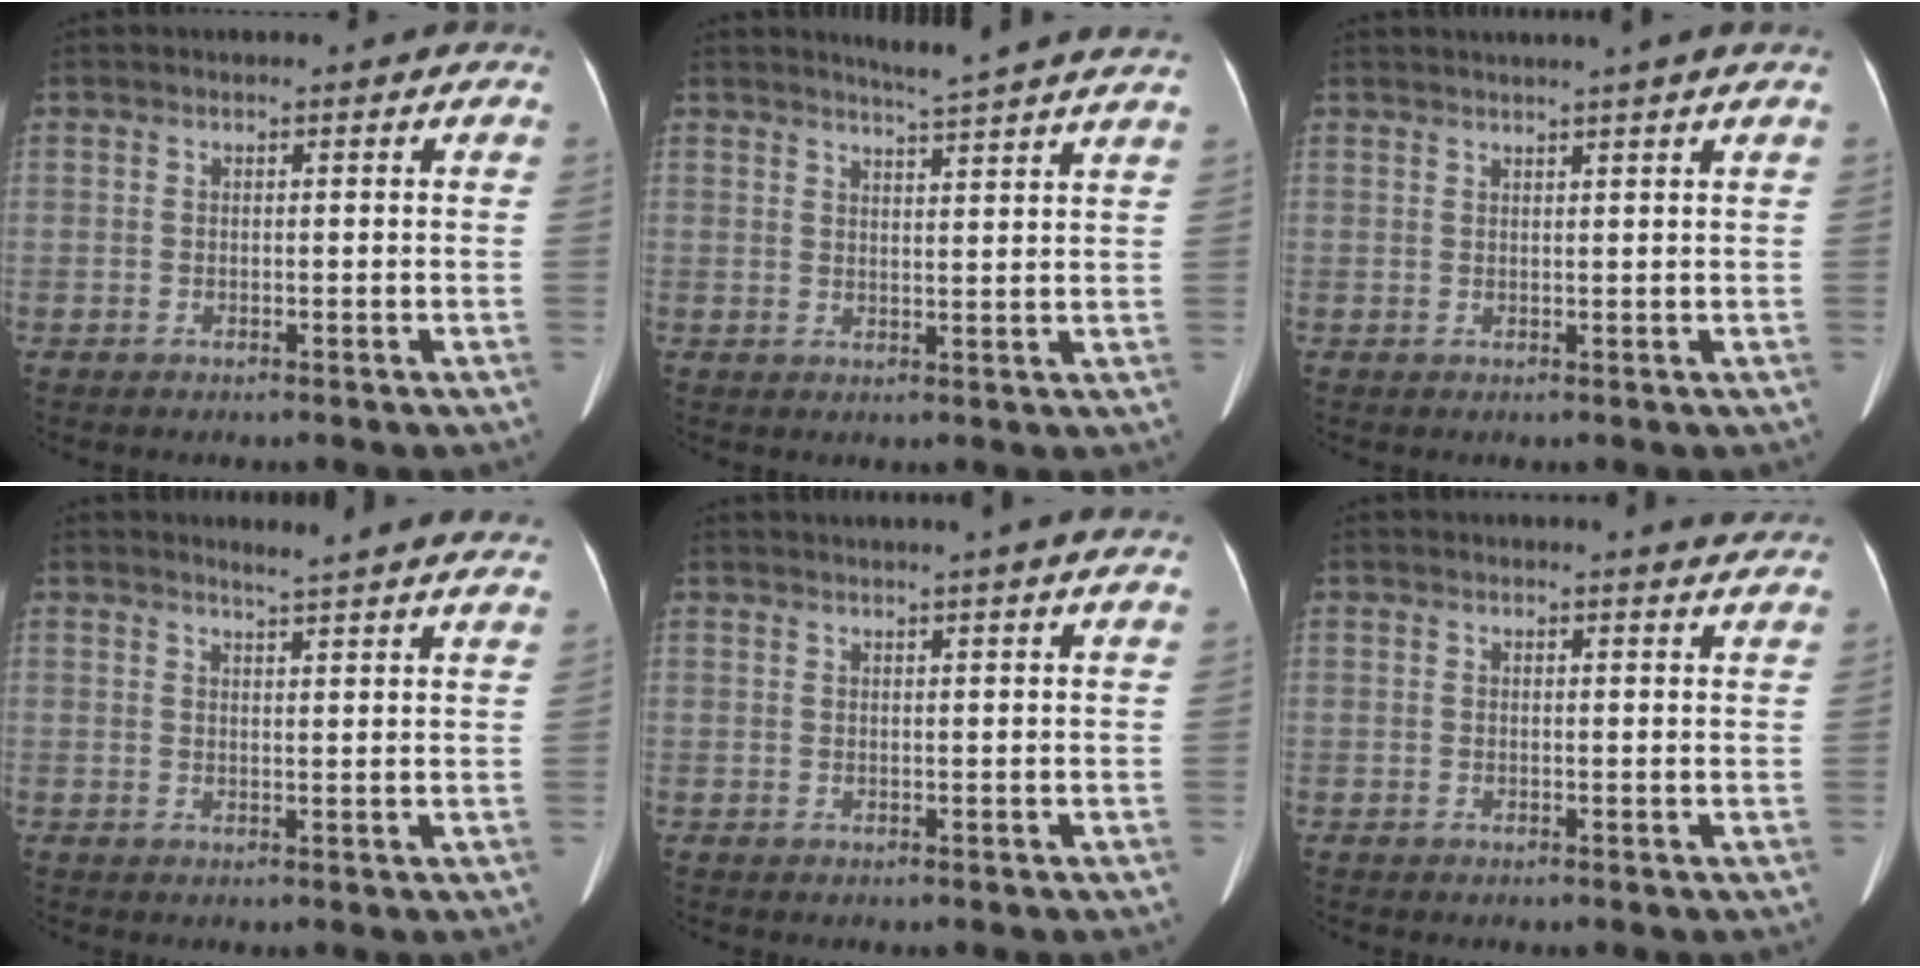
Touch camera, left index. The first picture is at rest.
{"total": 9.5, "force": [8.8, -1.4, 3.4], "torque": [-0.051, -0.014, 0.098]}
{"total": 4.1, "force": [3.3, -1.2, 2.0], "torque": [-0.025, 0.012, 0.043]}
{"total": 10.6, "force": [10.0, -0.5, 3.5], "torque": [-0.045, -0.023, 0.102]}
{"total": 6.1, "force": [5.2, -1.1, 2.8], "torque": [-0.034, 0.018, 0.056]}
{"total": 3.6, "force": [3.5, -0.2, 0.8], "torque": [-0.014, -0.007, 0.025]}